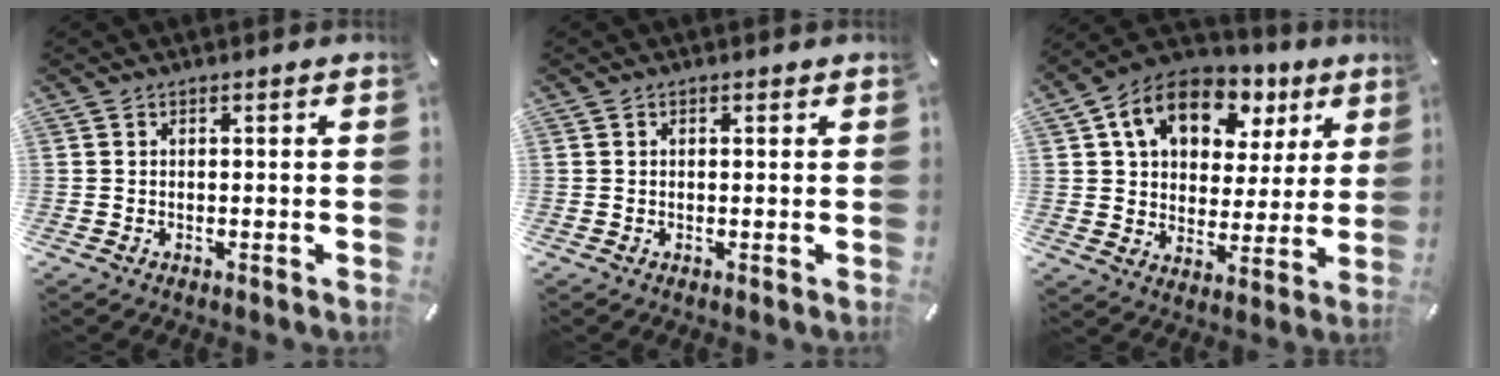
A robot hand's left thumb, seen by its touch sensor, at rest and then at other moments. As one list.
[{"total": 0.5, "force": [0.1, 0.4, 0.3], "torque": [-0.005, 0.003, 0.002]}, {"total": 14.1, "force": [7.3, 9.9, 6.9], "torque": [-0.128, -0.023, 0.134]}]